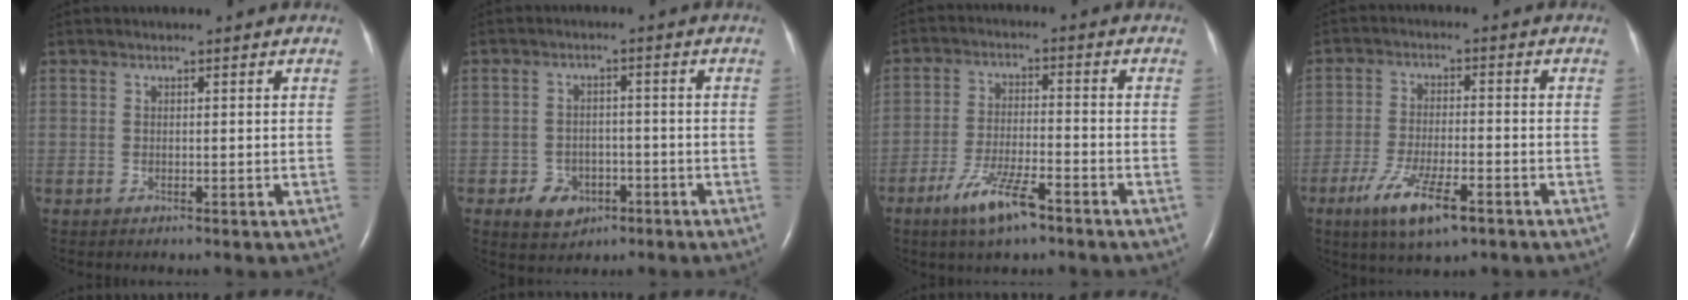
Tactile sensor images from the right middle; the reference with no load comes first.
{"total": 4.9, "force": [-2.3, 3.8, 2.0], "torque": [-0.036, 0.005, -0.027]}
{"total": 8.1, "force": [-5.3, 1.6, 6.0], "torque": [-0.121, -0.011, -0.094]}
{"total": 9.0, "force": [-5.1, 2.0, 7.2], "torque": [-0.140, -0.017, -0.085]}